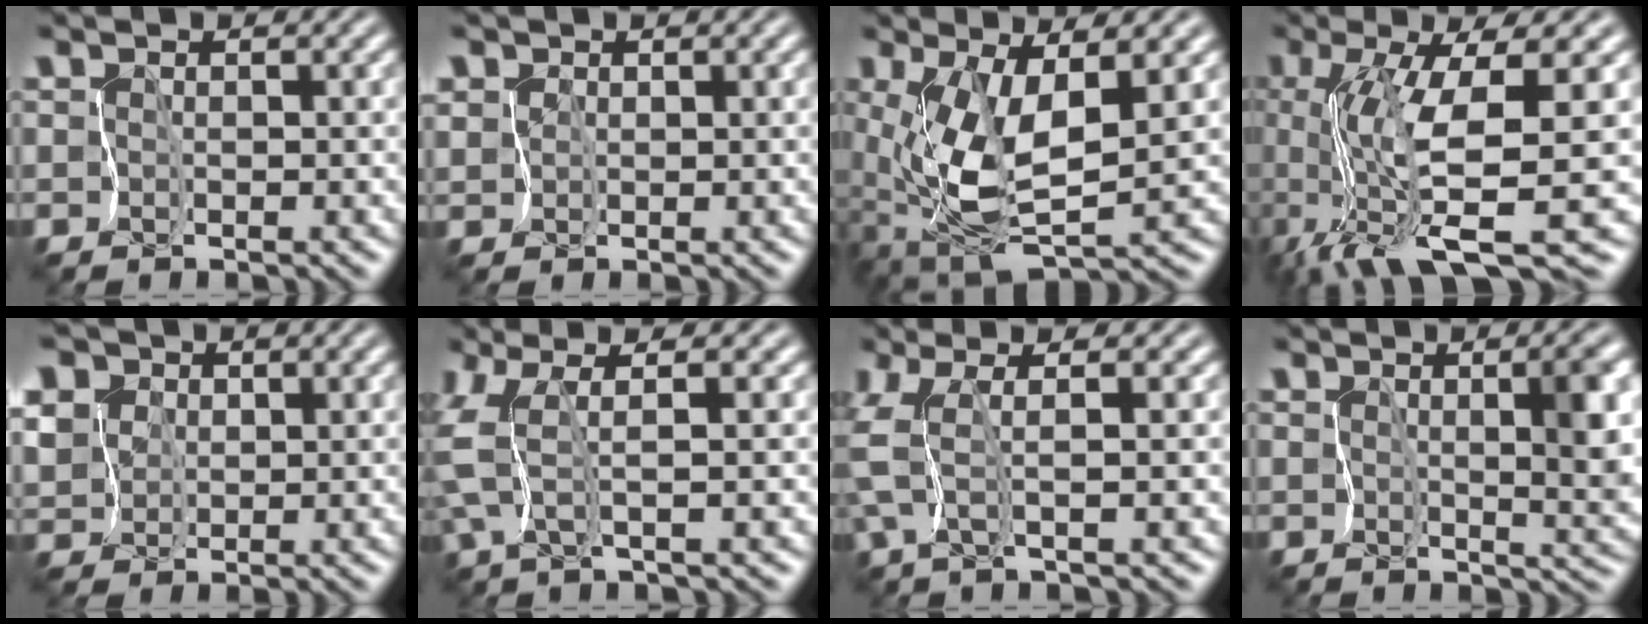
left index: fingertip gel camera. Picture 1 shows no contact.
{"total": 1.1, "force": [0.6, 0.9, -0.1], "torque": [-0.003, -0.003, 0.008]}
{"total": 7.2, "force": [0.3, 2.9, 6.6], "torque": [-0.146, -0.016, 0.008]}
{"total": 9.7, "force": [-2.5, 2.3, 9.1], "torque": [-0.156, -0.007, -0.050]}
{"total": 7.0, "force": [3.0, 5.7, 2.7], "torque": [-0.086, 0.021, 0.040]}
{"total": 3.3, "force": [0.8, 0.4, 3.2], "torque": [-0.077, 0.003, 0.010]}
{"total": 2.6, "force": [0.2, 0.0, 2.6], "torque": [-0.064, 0.000, -0.003]}
{"total": 6.1, "force": [1.1, 1.9, 5.6], "torque": [-0.081, -0.005, 0.019]}